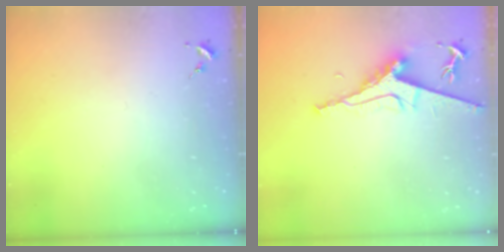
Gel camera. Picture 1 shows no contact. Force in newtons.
{"total": 9.3, "press": 9.2, "slide": 1.3}